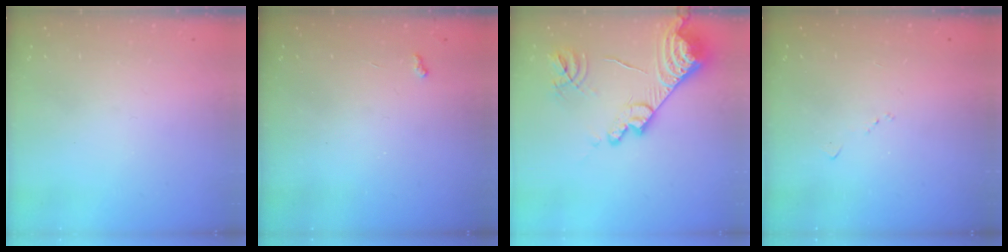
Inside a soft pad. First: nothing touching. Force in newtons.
{"total": 3.1, "press": 3.0, "slide": 0.4}
{"total": 21.3, "press": 21.2, "slide": 2.2}
{"total": 5.5, "press": 5.5, "slide": 0.8}